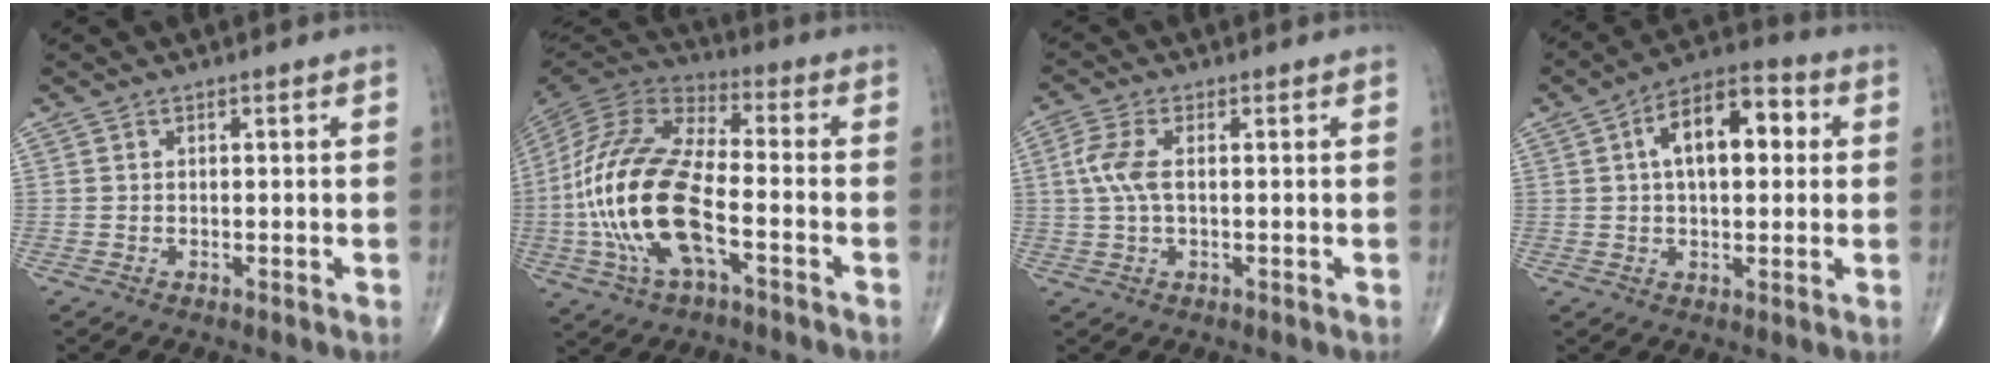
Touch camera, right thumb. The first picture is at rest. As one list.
[{"total": 21.4, "force": [-5.0, 9.3, 18.5], "torque": [-0.401, 0.023, -0.092]}, {"total": 5.4, "force": [0.5, 2.5, 4.7], "torque": [-0.126, 0.009, 0.007]}, {"total": 12.6, "force": [2.5, 6.6, 10.4], "torque": [-0.146, 0.025, 0.031]}]